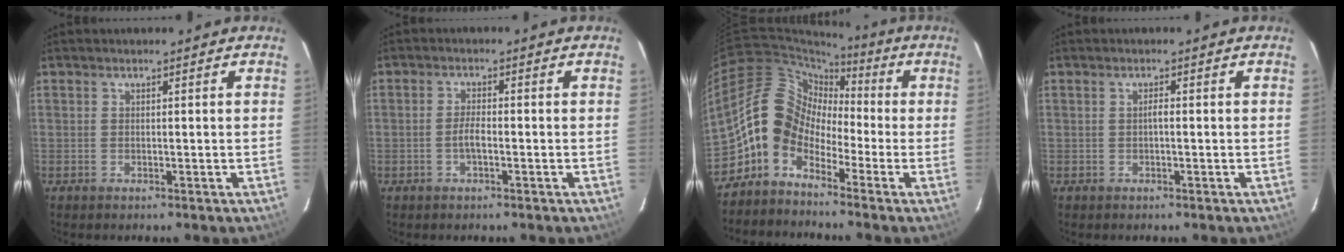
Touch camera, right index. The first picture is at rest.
{"total": 2.2, "force": [-0.9, 0.5, 2.0], "torque": [-0.041, 0.001, -0.019]}
{"total": 9.3, "force": [-4.2, 7.1, 4.3], "torque": [-0.072, 0.030, -0.108]}
{"total": 0.7, "force": [-0.2, 0.1, 0.7], "torque": [-0.011, 0.005, -0.004]}